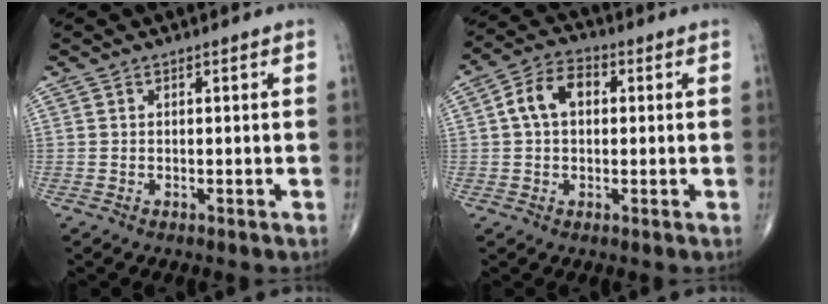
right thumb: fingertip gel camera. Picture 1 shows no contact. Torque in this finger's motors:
{"motor_torque": [-0.30, 0.43, 0.27, 0.11, 0.06]}